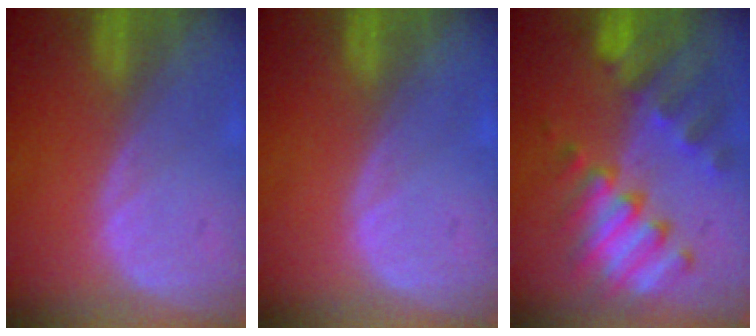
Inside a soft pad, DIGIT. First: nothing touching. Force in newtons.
{"total": 0.0}
{"total": 10.1, "press": 8.8, "slide": 4.9}